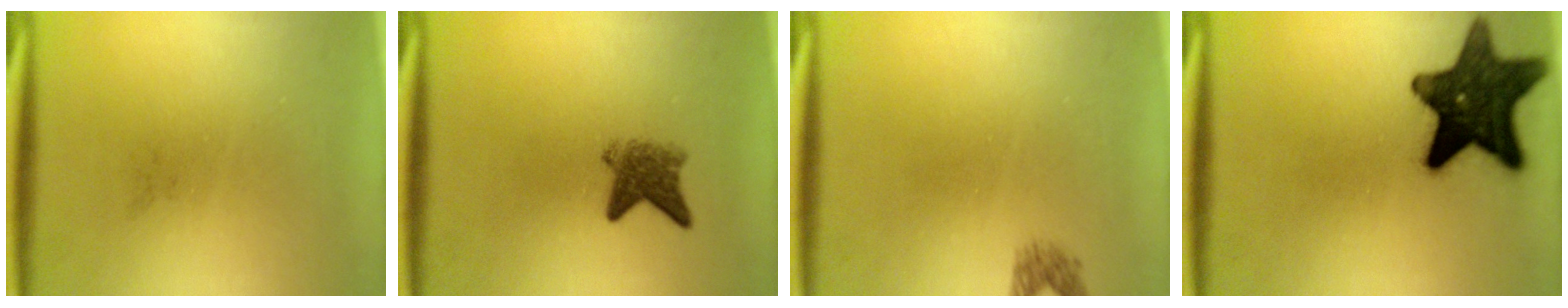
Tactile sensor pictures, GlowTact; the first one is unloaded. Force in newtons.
{"total": 3.8}
{"total": 1.3}
{"total": 14.5}